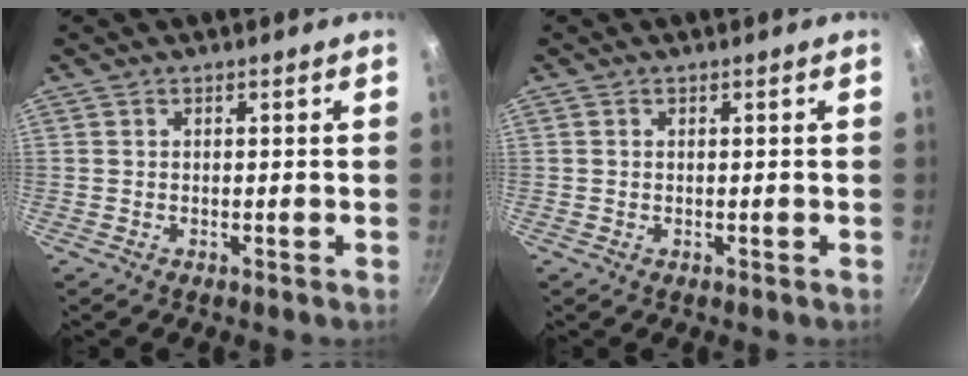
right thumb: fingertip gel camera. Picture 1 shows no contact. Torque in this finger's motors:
{"motor_torque": [-0.15, -0.13, -0.06, 0.05, 0.00]}